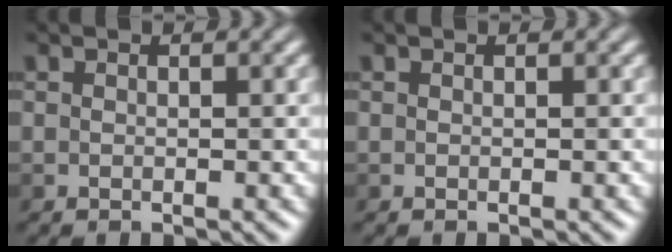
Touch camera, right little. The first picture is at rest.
{"total": 0.0}